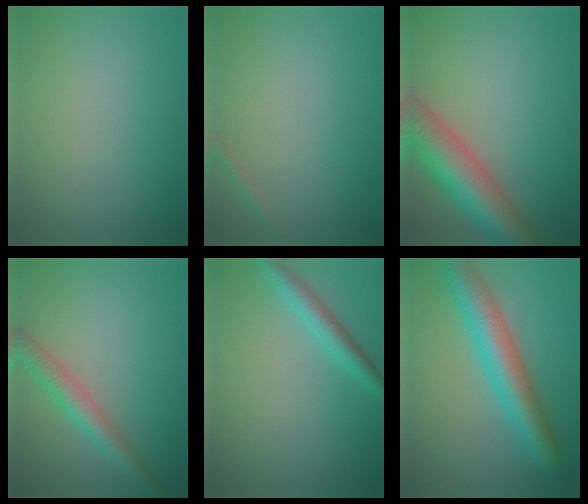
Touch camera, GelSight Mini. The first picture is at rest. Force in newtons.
{"total": 0.7, "press": 0.7, "slide": 0.0}
{"total": 9.1, "press": 9.1, "slide": 0.5}
{"total": 3.4, "press": 3.4, "slide": 0.1}
{"total": 2.7, "press": 2.7, "slide": 0.0}
{"total": 7.0, "press": 7.0, "slide": 0.1}